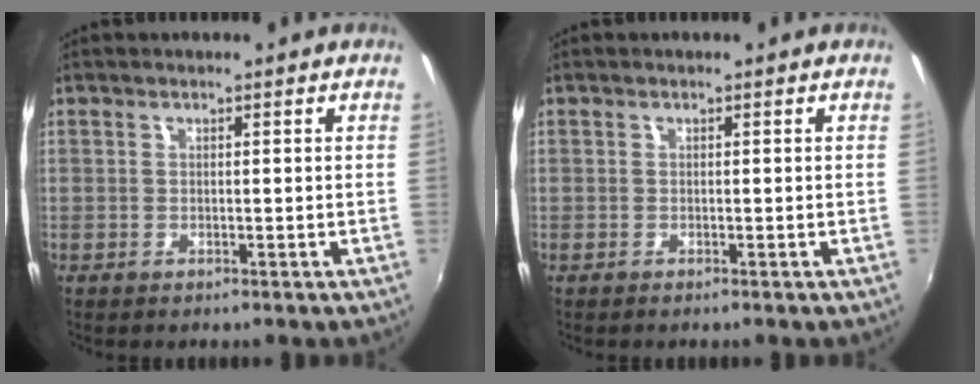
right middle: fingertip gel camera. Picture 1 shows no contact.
{"total": 0.0}